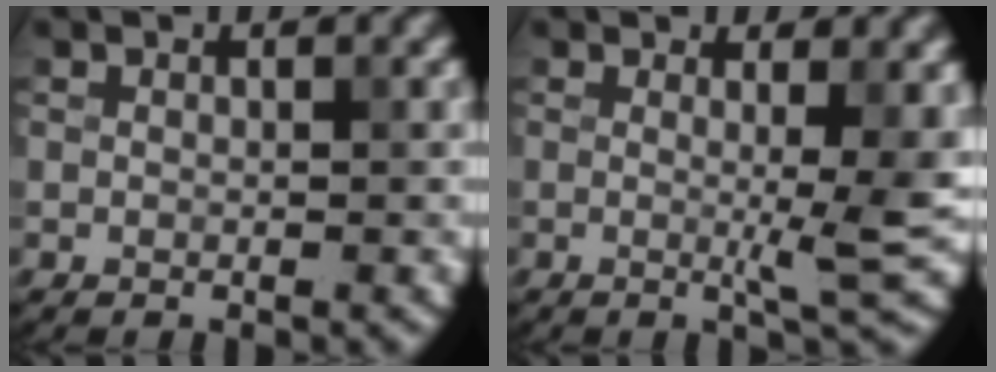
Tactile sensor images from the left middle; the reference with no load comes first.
{"total": 3.8, "force": [0.3, 0.2, 3.8], "torque": [-0.055, -0.006, 0.004]}